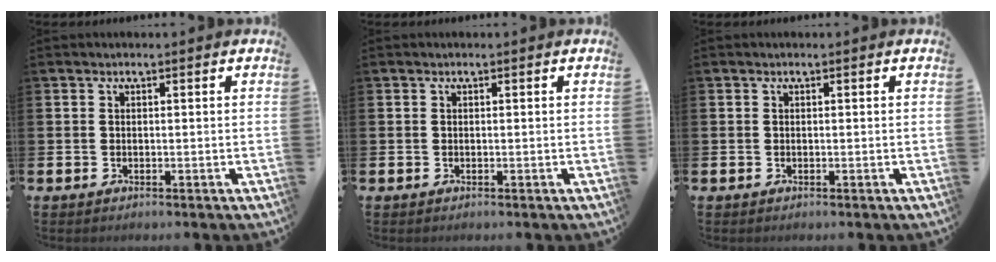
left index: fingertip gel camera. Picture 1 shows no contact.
{"total": 0.0}
{"total": 0.0}